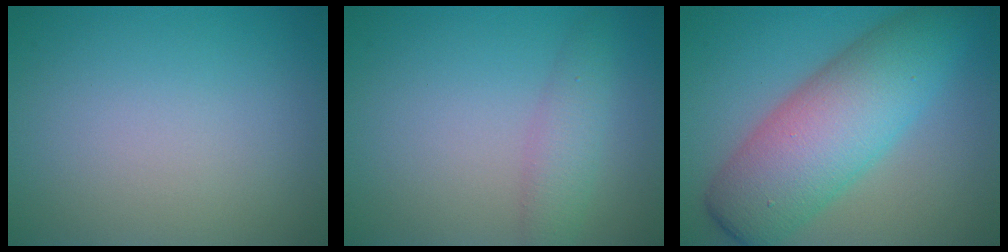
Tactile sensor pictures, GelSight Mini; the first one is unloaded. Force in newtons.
{"total": 2.5, "press": 2.5, "slide": 0.0}
{"total": 9.5, "press": 9.5, "slide": 0.3}